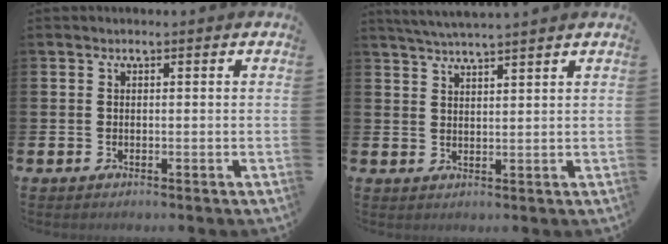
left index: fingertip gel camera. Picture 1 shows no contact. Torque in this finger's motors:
{"motor_torque": [-0.18, -0.54, 0.54, 0.19]}